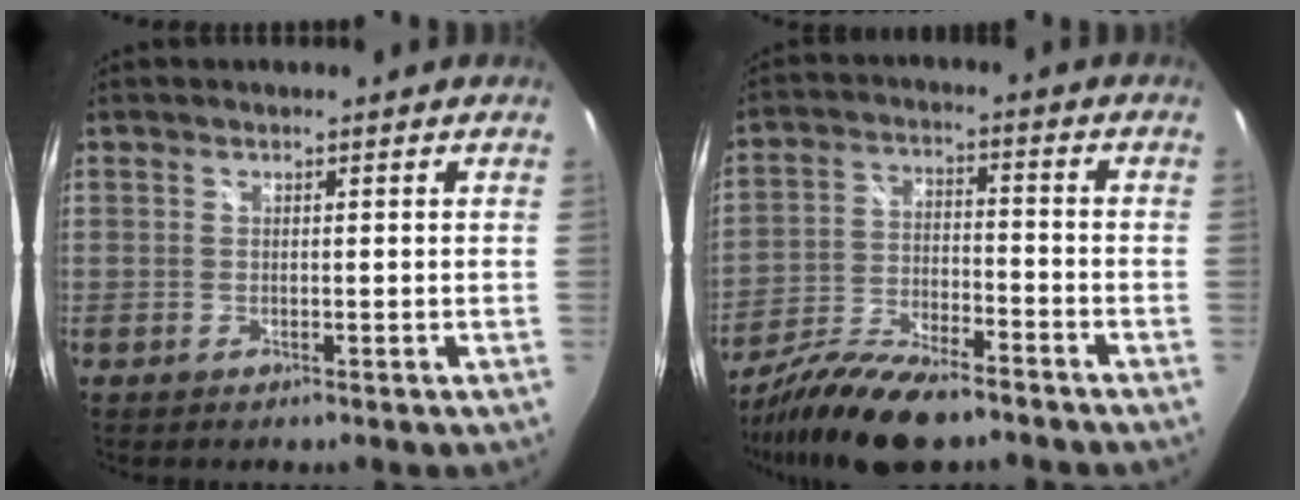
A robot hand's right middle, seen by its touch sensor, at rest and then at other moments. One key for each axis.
{"total": 14.3, "fx": -11.4, "fy": 3.7, "fz": 7.7, "tx": -0.166, "ty": -0.026, "tz": -0.210}